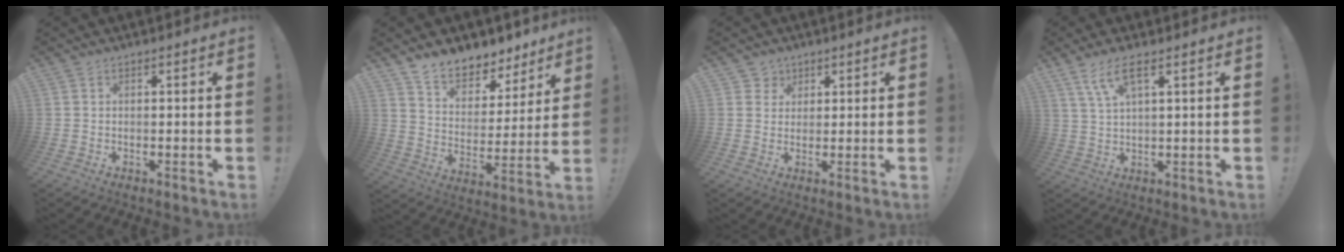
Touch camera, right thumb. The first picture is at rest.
{"total": 10.1, "force": [8.9, 4.2, 2.4], "torque": [-0.050, -0.080, 0.164]}
{"total": 3.4, "force": [2.0, 2.7, 0.3], "torque": [0.000, -0.013, 0.035]}
{"total": 7.2, "force": [4.1, 1.8, 5.6], "torque": [-0.121, -0.004, 0.077]}